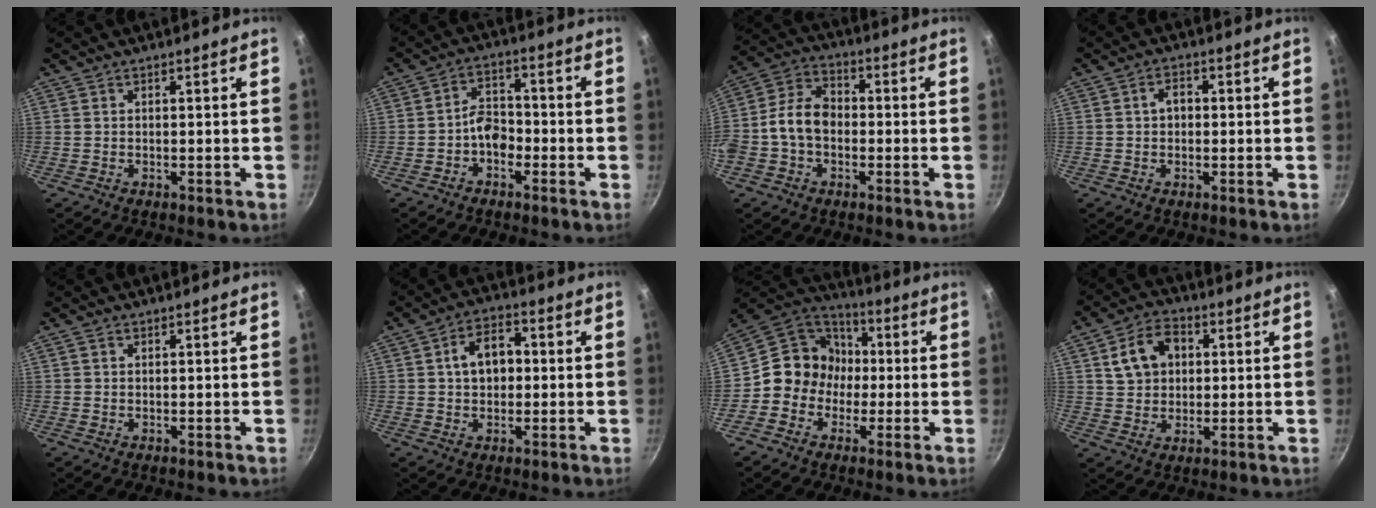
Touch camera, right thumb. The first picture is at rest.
{"total": 5.3, "force": [-2.2, 3.7, 3.1], "torque": [-0.027, 0.034, -0.043]}
{"total": 10.0, "force": [-1.5, 7.3, 6.6], "torque": [-0.103, 0.034, -0.046]}
{"total": 3.0, "force": [0.2, 2.2, 2.0], "torque": [-0.020, 0.011, 0.000]}
{"total": 0.5, "force": [0.2, 0.4, 0.2], "torque": [-0.005, 0.002, 0.004]}
{"total": 8.1, "force": [0.7, 5.7, 5.7], "torque": [-0.060, 0.019, 0.004]}
{"total": 12.1, "force": [-1.3, 11.2, 4.4], "torque": [-0.020, 0.037, -0.045]}
{"total": 9.9, "force": [2.6, 7.4, 6.0], "torque": [-0.083, 0.011, 0.039]}